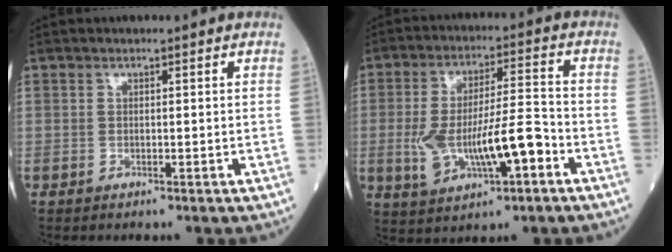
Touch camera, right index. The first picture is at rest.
{"total": 12.3, "force": [-3.3, 3.2, 11.4], "torque": [-0.218, 0.011, -0.048]}